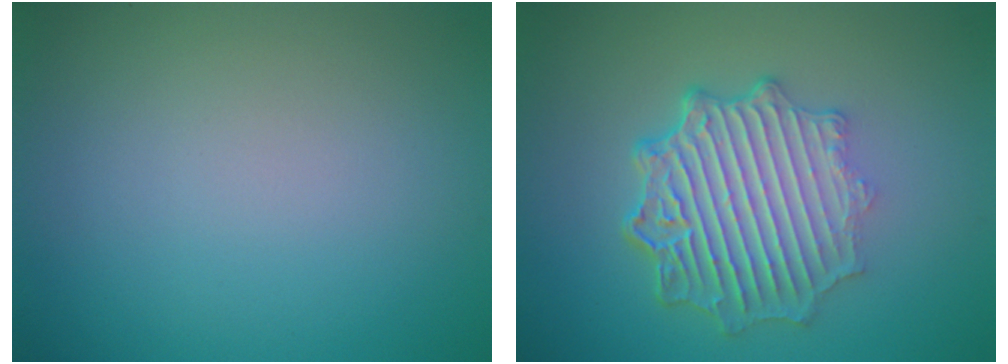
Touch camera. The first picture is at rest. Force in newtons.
{"total": 7.0, "press": 5.3, "slide": 4.6}